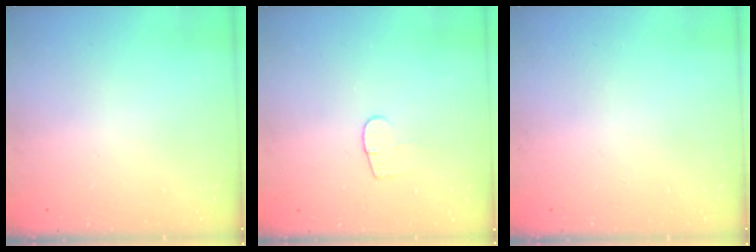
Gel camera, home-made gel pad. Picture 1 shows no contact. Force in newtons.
{"total": 4.4, "press": 4.4, "slide": 0.3}
{"total": 0.0}